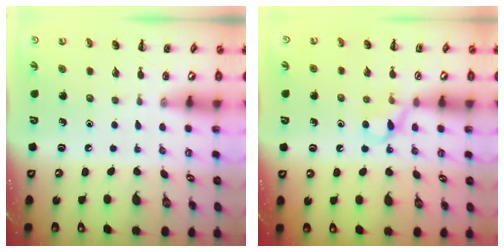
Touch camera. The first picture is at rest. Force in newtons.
{"total": 5.3, "press": 5.1, "slide": 1.5}